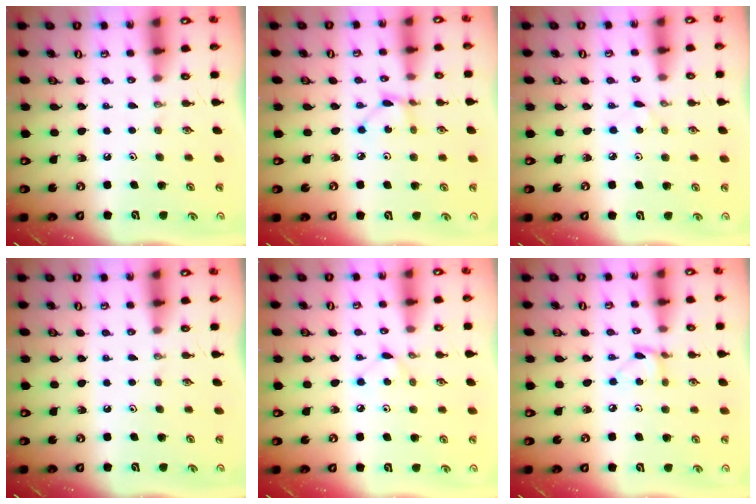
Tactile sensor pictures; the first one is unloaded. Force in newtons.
{"total": 2.4, "press": 2.4, "slide": 0.2}
{"total": 2.9, "press": 2.9, "slide": 0.1}
{"total": 0.0}
{"total": 5.1, "press": 5.0, "slide": 0.6}
{"total": 4.1, "press": 4.1, "slide": 0.1}